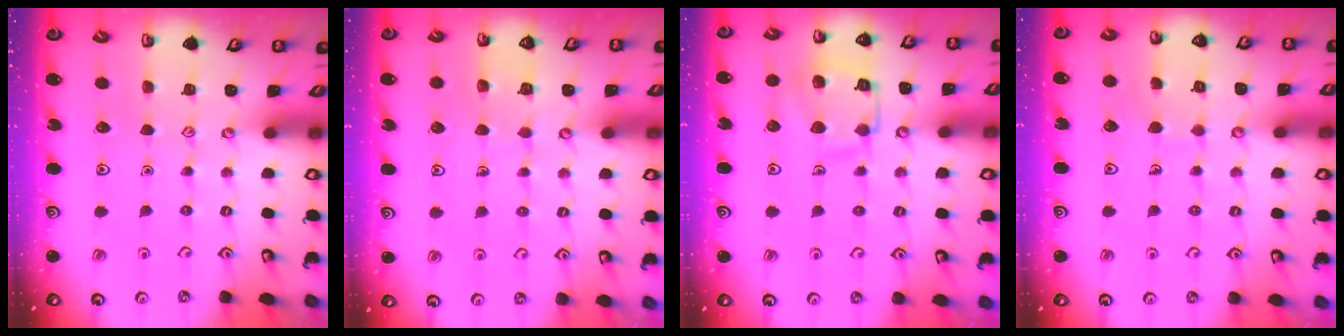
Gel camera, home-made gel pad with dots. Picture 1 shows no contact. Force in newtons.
{"total": 4.8, "press": 4.8, "slide": 0.3}
{"total": 12.8, "press": 12.7, "slide": 1.3}
{"total": 5.1, "press": 5.1, "slide": 0.3}